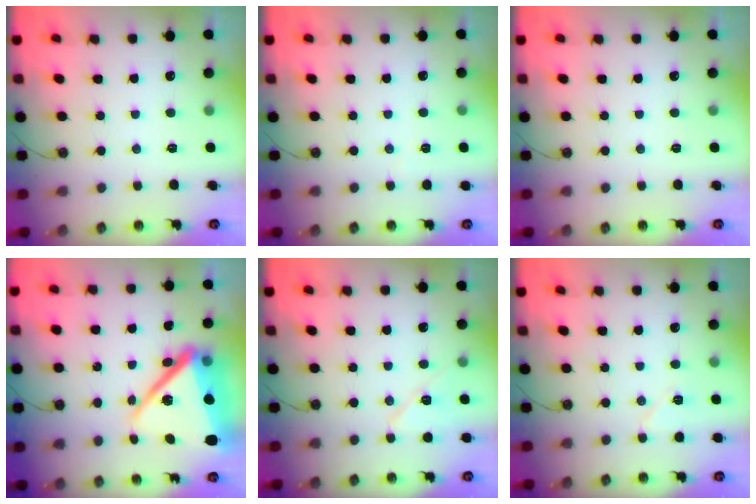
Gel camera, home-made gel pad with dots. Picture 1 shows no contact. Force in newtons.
{"total": 1.6, "press": 1.4, "slide": 0.6}
{"total": 0.0}
{"total": 20.0, "press": 18.7, "slide": 7.1}
{"total": 8.3, "press": 8.2, "slide": 1.4}
{"total": 5.4, "press": 5.0, "slide": 2.0}